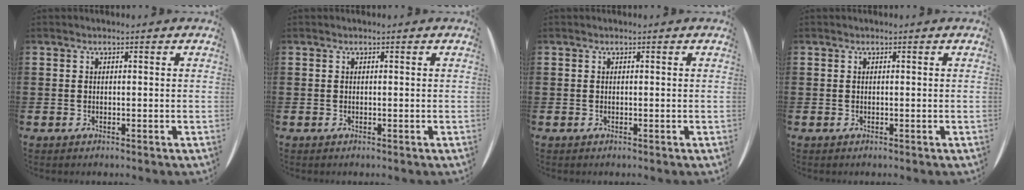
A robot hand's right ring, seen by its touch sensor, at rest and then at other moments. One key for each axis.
{"total": 0.0}
{"total": 0.0}
{"total": 0.0}